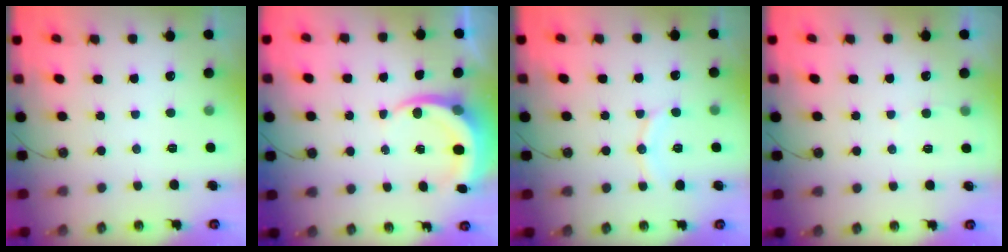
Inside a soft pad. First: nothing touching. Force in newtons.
{"total": 5.8, "press": 5.8, "slide": 0.7}
{"total": 8.1, "press": 8.1, "slide": 0.8}
{"total": 2.3, "press": 2.3, "slide": 0.3}